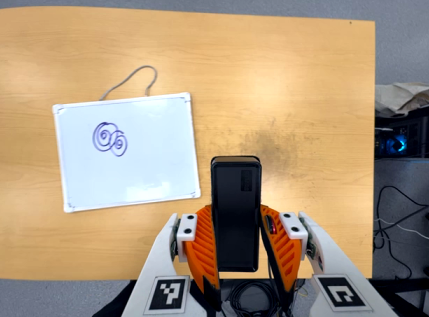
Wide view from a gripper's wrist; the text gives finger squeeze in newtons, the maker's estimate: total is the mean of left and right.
{"total": 4.0, "left": 2.7, "right": 5.3}